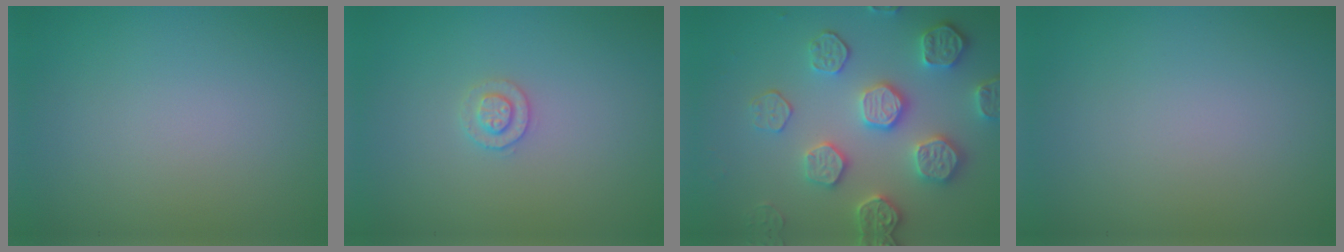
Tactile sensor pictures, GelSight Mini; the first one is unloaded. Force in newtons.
{"total": 1.5, "press": 1.5, "slide": 0.1}
{"total": 5.6, "press": 5.1, "slide": 2.2}
{"total": 0.0}